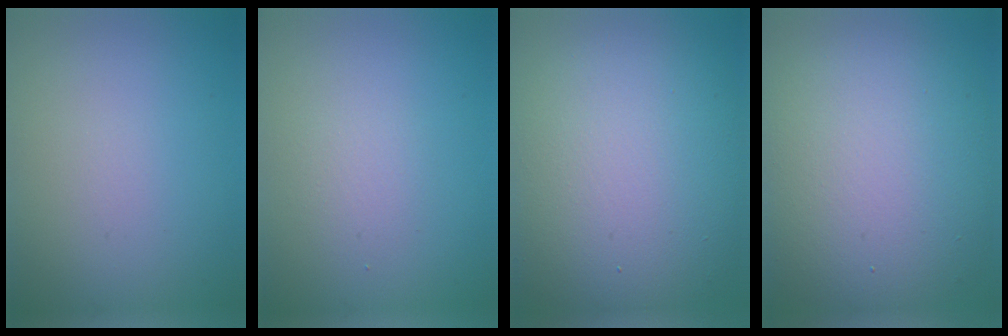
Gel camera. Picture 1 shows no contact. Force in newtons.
{"total": 1.4, "press": 1.4, "slide": 0.1}
{"total": 15.0, "press": 15.0, "slide": 0.4}
{"total": 12.9, "press": 12.9, "slide": 1.0}